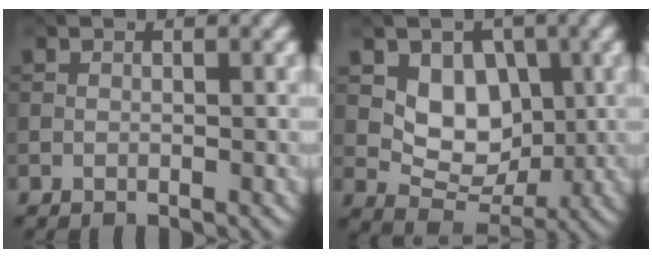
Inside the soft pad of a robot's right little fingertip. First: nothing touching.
{"total": 5.0, "force": [0.5, 3.7, 3.2], "torque": [-0.048, -0.012, 0.006]}